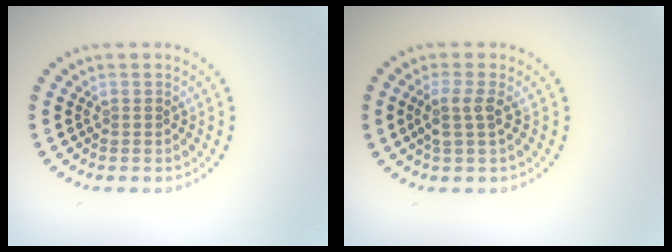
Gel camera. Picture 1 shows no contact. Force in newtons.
{"total": 2.2, "press": 1.8, "slide": 1.3}